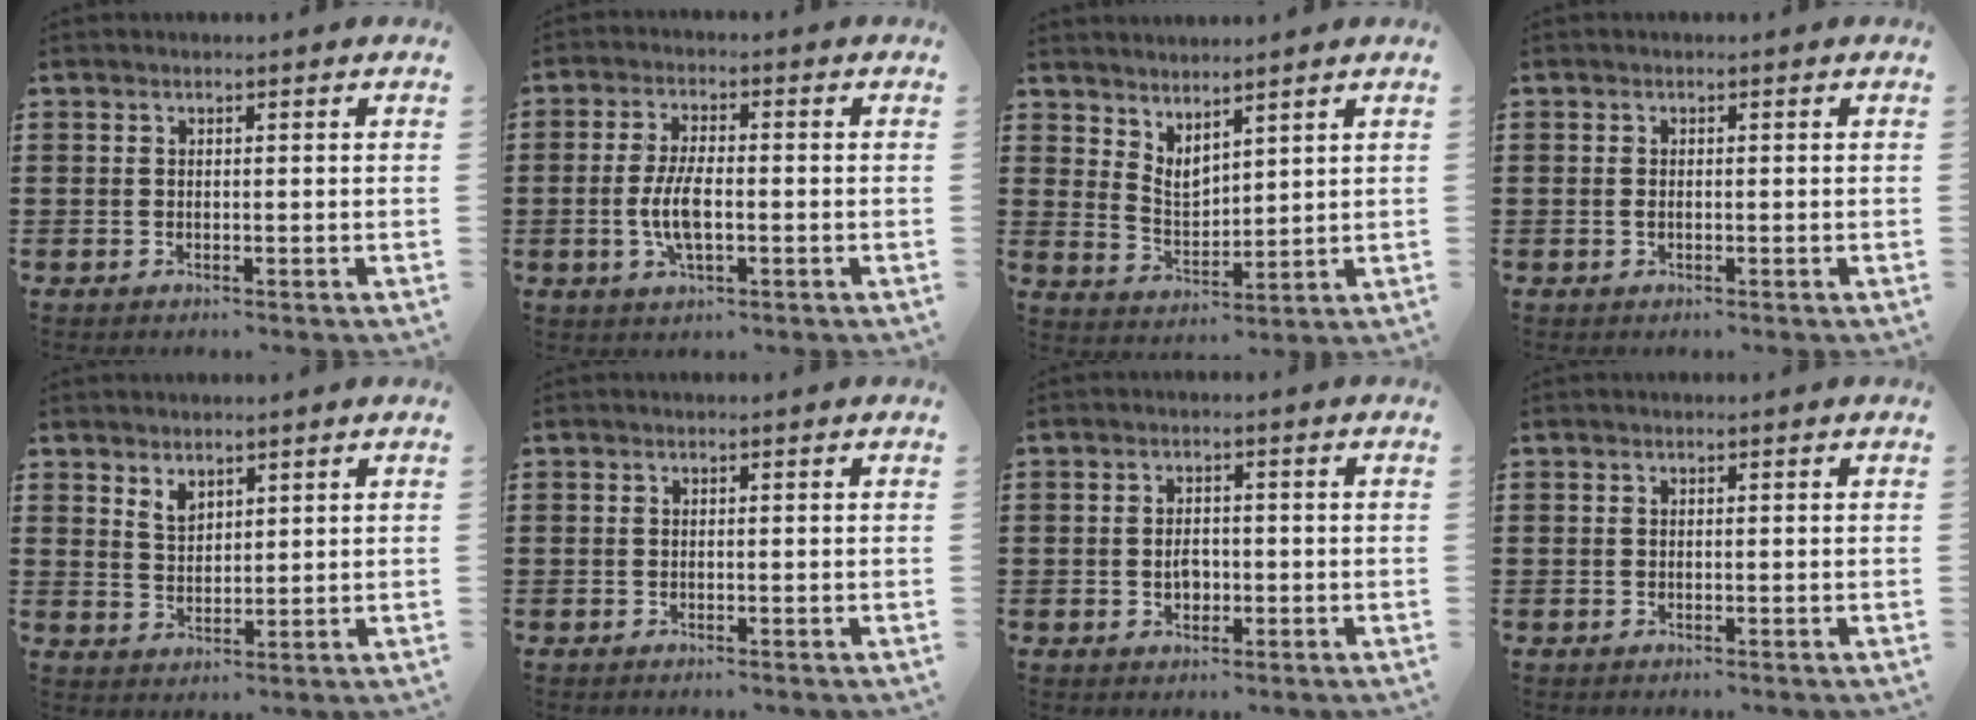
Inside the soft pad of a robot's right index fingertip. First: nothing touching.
{"total": 6.0, "force": [-1.0, 2.0, 5.6], "torque": [-0.126, -0.006, -0.024]}
{"total": 3.8, "force": [3.4, 1.3, 1.0], "torque": [-0.032, -0.010, 0.064]}
{"total": 0.5, "force": [-0.1, 0.0, 0.5], "torque": [-0.013, -0.006, 0.000]}
{"total": 2.7, "force": [2.1, 1.4, 0.9], "torque": [-0.022, 0.003, 0.041]}
{"total": 0.0}
{"total": 2.4, "force": [-0.4, 1.6, 1.7], "torque": [-0.028, -0.002, -0.010]}
{"total": 0.0}